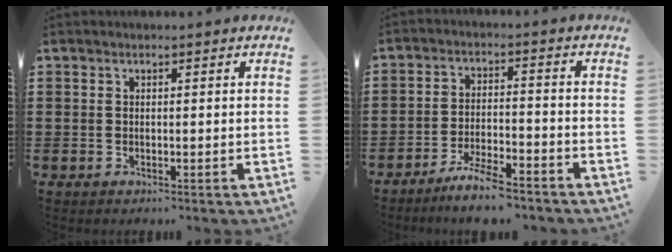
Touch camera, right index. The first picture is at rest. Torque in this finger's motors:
{"motor_torque": [1.73, -0.41, 0.30, 0.13]}